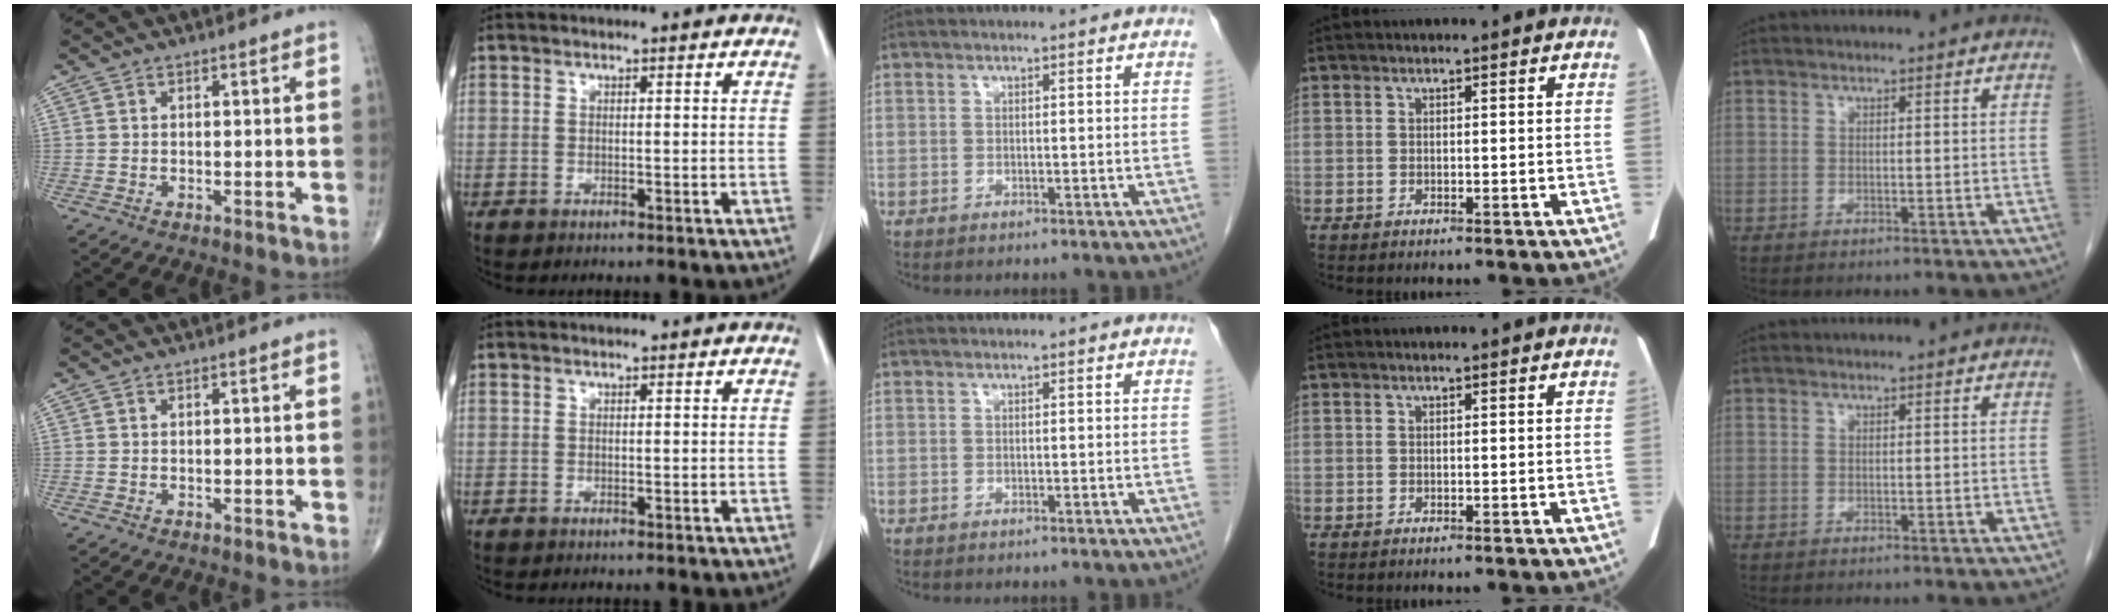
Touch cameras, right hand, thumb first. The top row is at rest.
{}